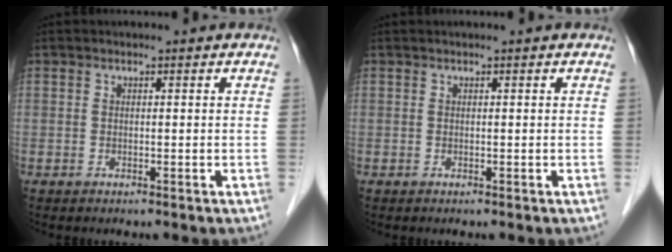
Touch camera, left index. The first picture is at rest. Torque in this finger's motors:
{"motor_torque": [-0.15, -0.09, 0.10, 0.02]}